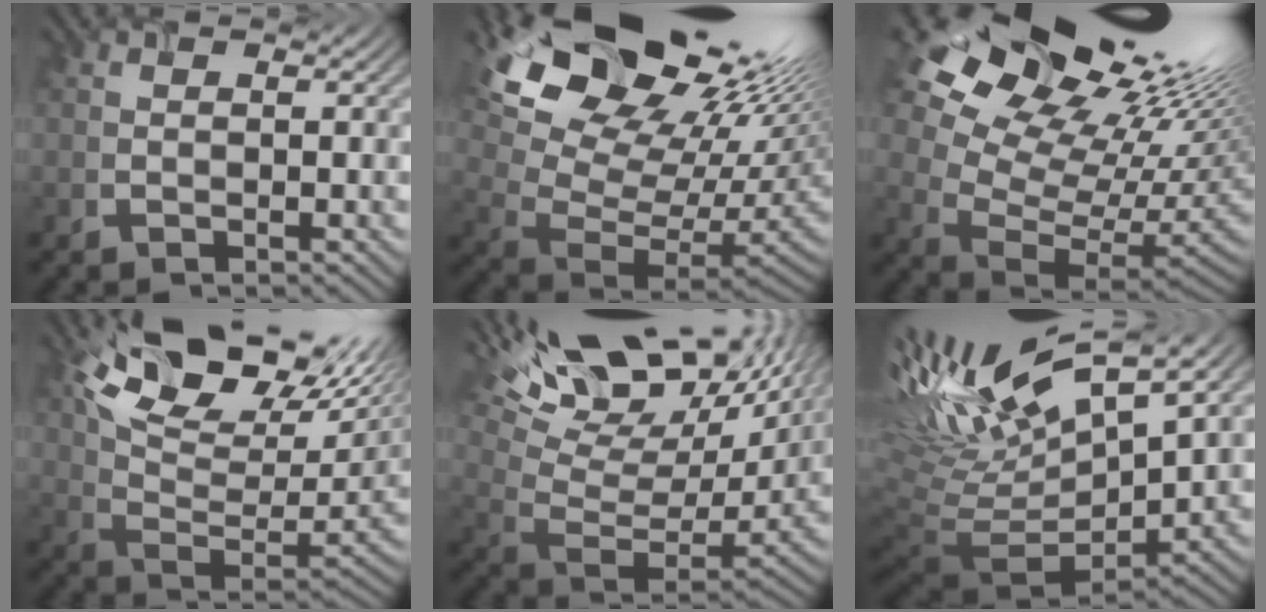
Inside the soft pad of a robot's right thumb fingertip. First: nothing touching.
{"total": 19.4, "force": [10.7, 11.0, 12.0], "torque": [-0.211, 0.034, 0.197]}
{"total": 19.7, "force": [9.9, 11.4, 12.6], "torque": [-0.234, 0.035, 0.185]}
{"total": 16.2, "force": [9.3, 6.7, 11.4], "torque": [-0.227, 0.007, 0.163]}
{"total": 18.8, "force": [12.6, 7.2, 12.0], "torque": [-0.232, 0.023, 0.193]}
{"total": 16.8, "force": [6.7, 7.2, 13.7], "torque": [-0.272, 0.005, 0.157]}